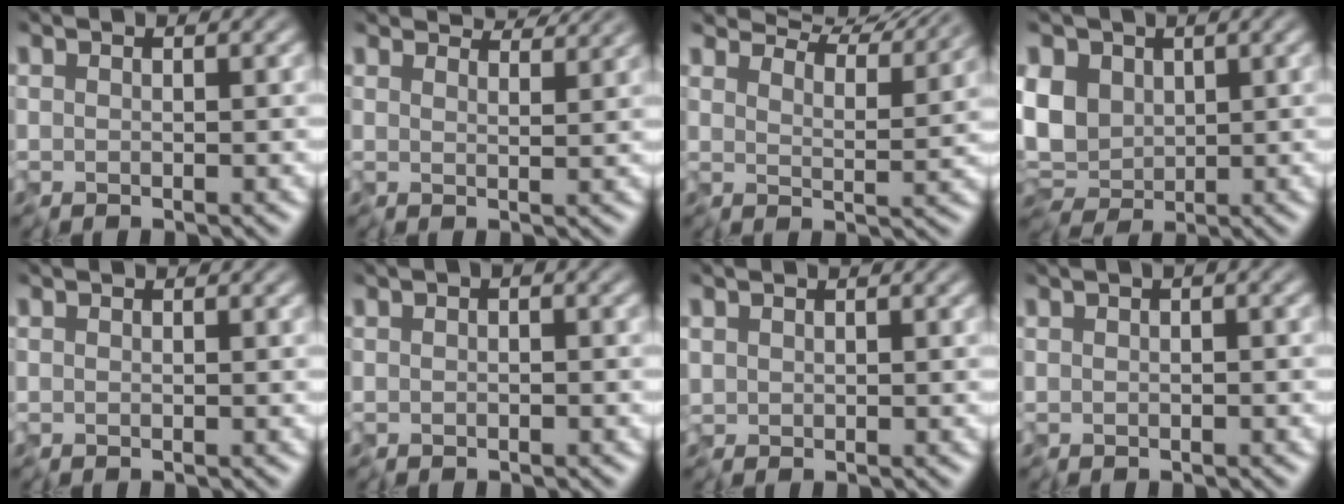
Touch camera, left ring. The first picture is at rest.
{"total": 5.3, "force": [4.8, 1.1, 1.9], "torque": [-0.031, 0.013, 0.043]}
{"total": 8.6, "force": [7.7, 1.8, 3.3], "torque": [-0.048, 0.006, 0.078]}
{"total": 6.3, "force": [0.0, 4.9, 3.9], "torque": [-0.095, 0.002, -0.012]}
{"total": 0.0}
{"total": 1.7, "force": [0.3, 1.0, 1.3], "torque": [-0.025, 0.011, -0.007]}
{"total": 0.7, "force": [0.2, 0.7, 0.1], "torque": [-0.006, 0.002, 0.006]}
{"total": 2.6, "force": [1.1, 1.3, 1.9], "torque": [-0.039, 0.018, 0.006]}